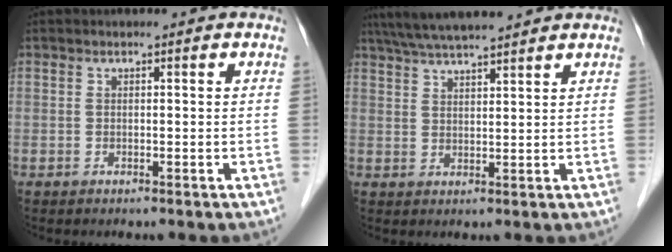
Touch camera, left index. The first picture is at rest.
{"total": 9.9, "force": [8.9, 0.5, 4.4], "torque": [-0.078, 0.031, 0.140]}